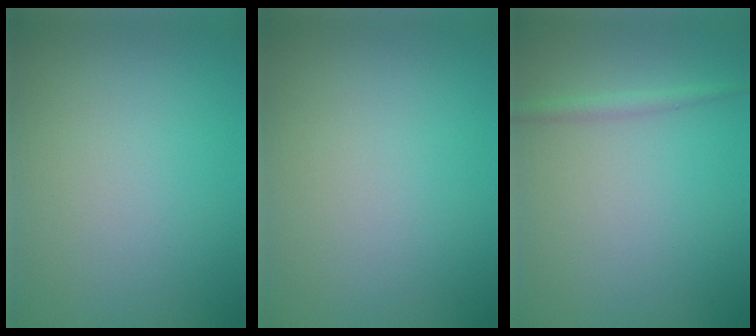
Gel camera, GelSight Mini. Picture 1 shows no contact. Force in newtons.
{"total": 0.0}
{"total": 1.3, "press": 1.3, "slide": 0.0}